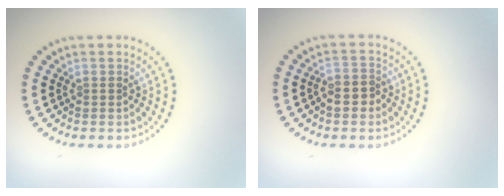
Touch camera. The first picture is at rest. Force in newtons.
{"total": 2.1, "press": 2.0, "slide": 0.6}